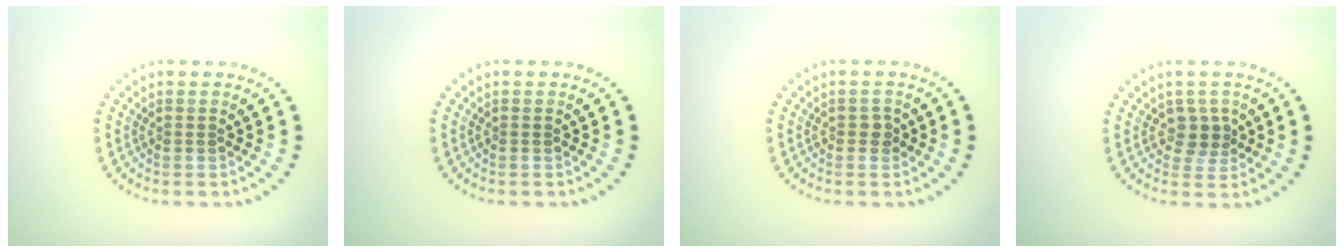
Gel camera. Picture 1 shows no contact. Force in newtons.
{"total": 0.0}
{"total": 0.8, "press": 0.8, "slide": 0.2}
{"total": 2.1, "press": 1.6, "slide": 1.2}